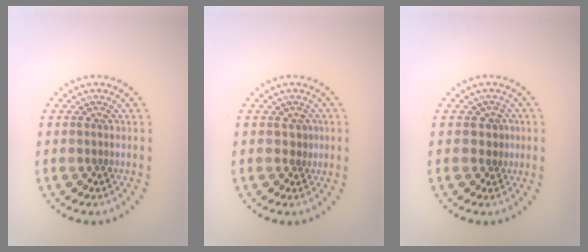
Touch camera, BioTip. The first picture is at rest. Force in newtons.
{"total": 1.1, "press": 1.0, "slide": 0.5}
{"total": 1.2, "press": 1.0, "slide": 0.8}